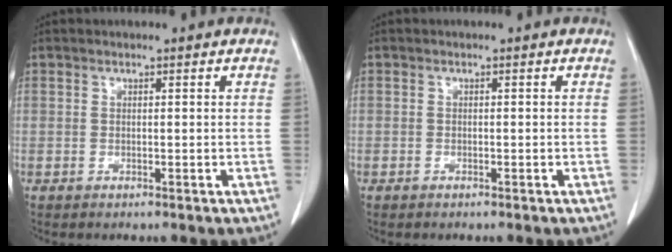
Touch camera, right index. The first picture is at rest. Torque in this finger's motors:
{"motor_torque": [0.12, -0.09, -0.04, -0.04]}